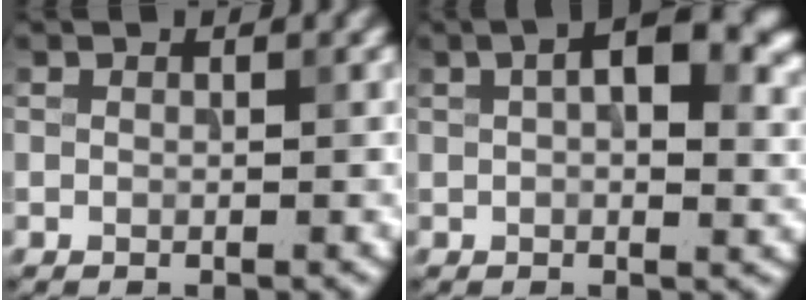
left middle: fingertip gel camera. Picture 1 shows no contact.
{"total": 7.9, "force": [2.5, 3.9, 6.4], "torque": [-0.081, 0.014, 0.031]}